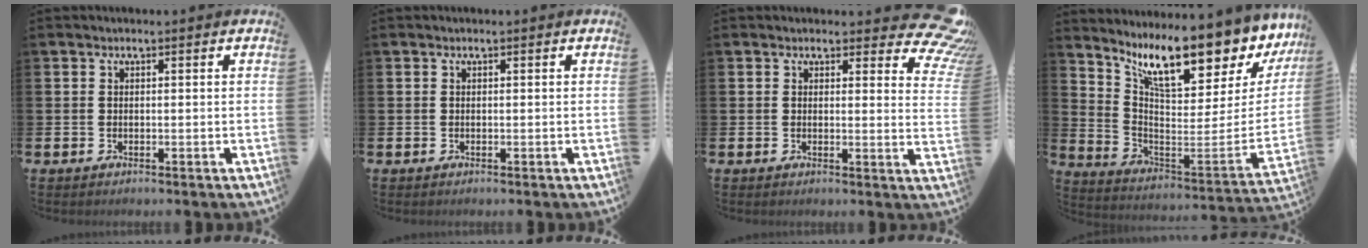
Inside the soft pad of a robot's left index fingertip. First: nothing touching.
{"total": 0.0}
{"total": 4.4, "force": [3.6, 1.9, 1.7], "torque": [-0.014, -0.027, 0.058]}
{"total": 12.5, "force": [9.9, 3.8, 6.5], "torque": [-0.137, -0.083, 0.164]}